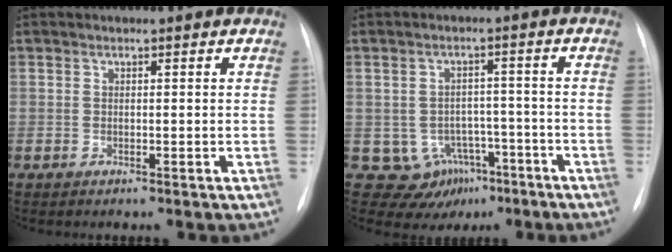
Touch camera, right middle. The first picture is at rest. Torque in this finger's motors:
{"motor_torque": [-0.46, -0.23, -0.13, -0.03]}